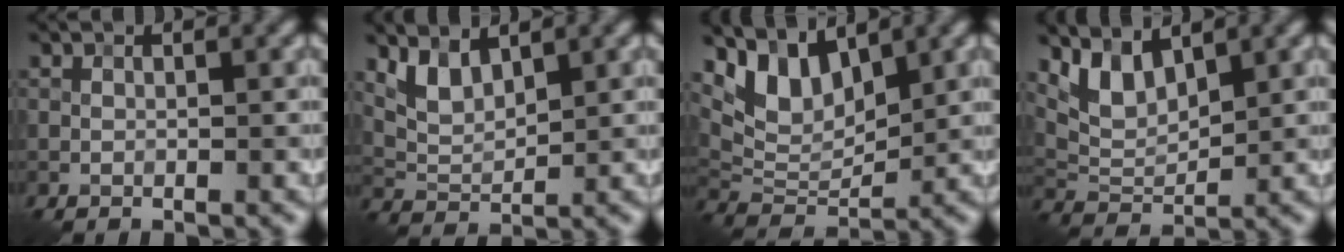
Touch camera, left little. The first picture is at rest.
{"total": 3.0, "force": [1.9, 1.4, 1.9], "torque": [-0.045, -0.008, 0.043]}
{"total": 5.8, "force": [3.8, 2.8, 3.4], "torque": [-0.069, -0.006, 0.069]}
{"total": 4.0, "force": [2.5, 1.8, 2.5], "torque": [-0.055, -0.009, 0.053]}